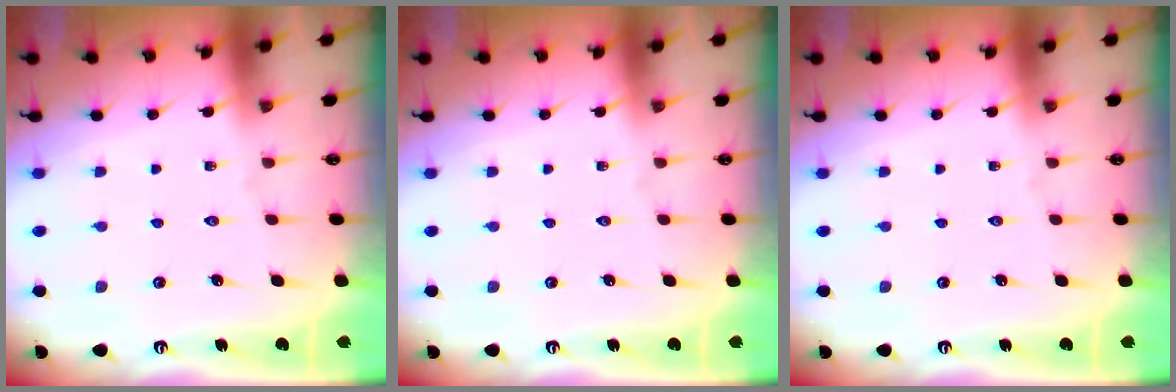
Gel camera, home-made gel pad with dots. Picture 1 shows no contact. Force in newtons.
{"total": 0.0}
{"total": 0.0}